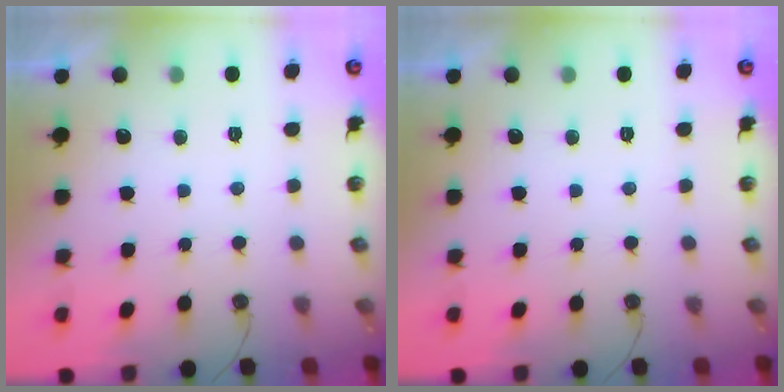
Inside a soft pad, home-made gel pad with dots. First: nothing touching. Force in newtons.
{"total": 0.0}